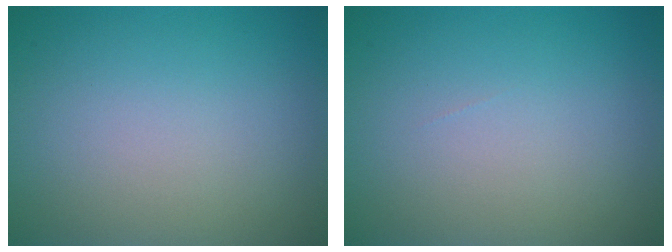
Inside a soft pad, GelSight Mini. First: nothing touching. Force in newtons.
{"total": 0.0}